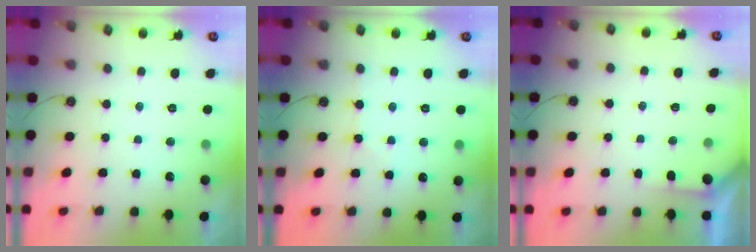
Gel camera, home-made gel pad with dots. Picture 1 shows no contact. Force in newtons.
{"total": 3.5, "press": 3.5, "slide": 0.6}
{"total": 1.7, "press": 1.6, "slide": 0.2}